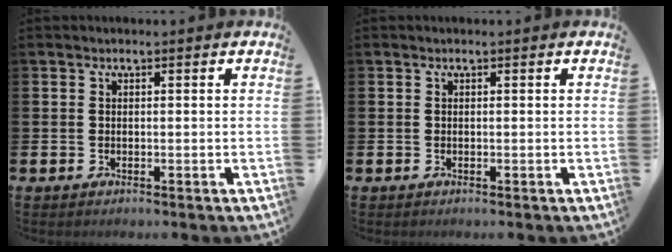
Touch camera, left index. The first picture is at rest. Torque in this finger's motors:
{"motor_torque": [0.00, 0.00, 0.10, -0.01]}